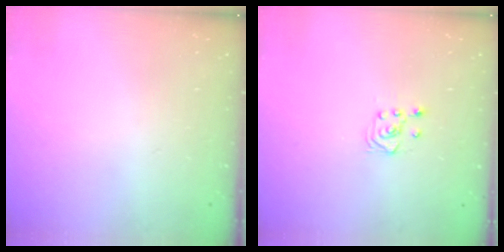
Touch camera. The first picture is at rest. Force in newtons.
{"total": 3.5, "press": 3.4, "slide": 0.8}